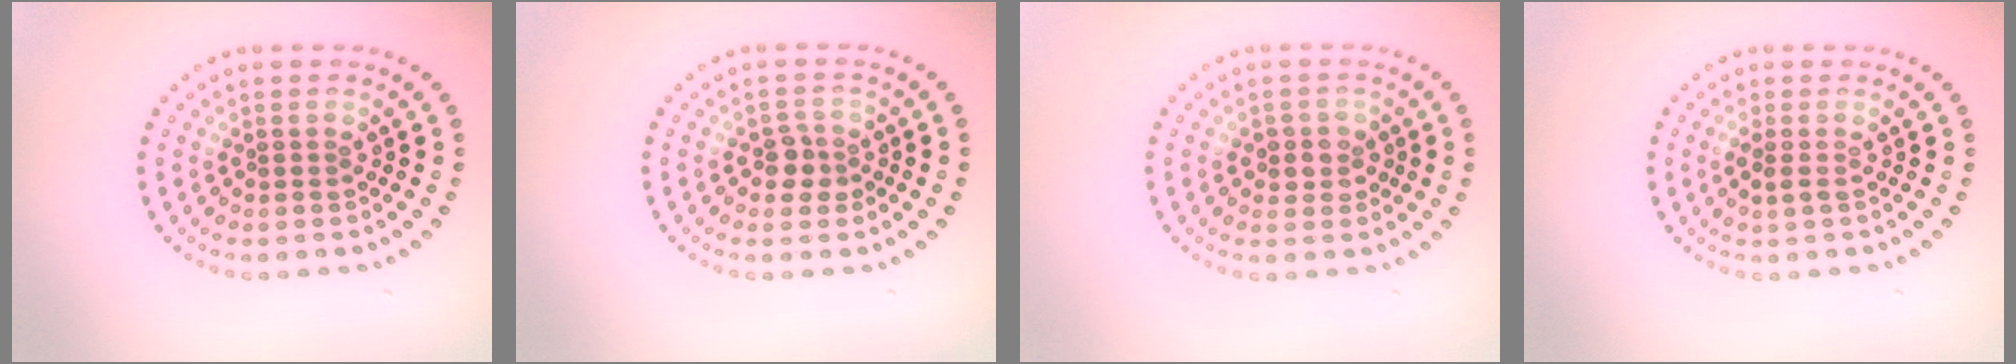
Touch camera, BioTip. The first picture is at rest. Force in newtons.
{"total": 2.0, "press": 1.9, "slide": 0.7}
{"total": 2.0, "press": 1.9, "slide": 0.7}
{"total": 1.1, "press": 1.0, "slide": 0.5}